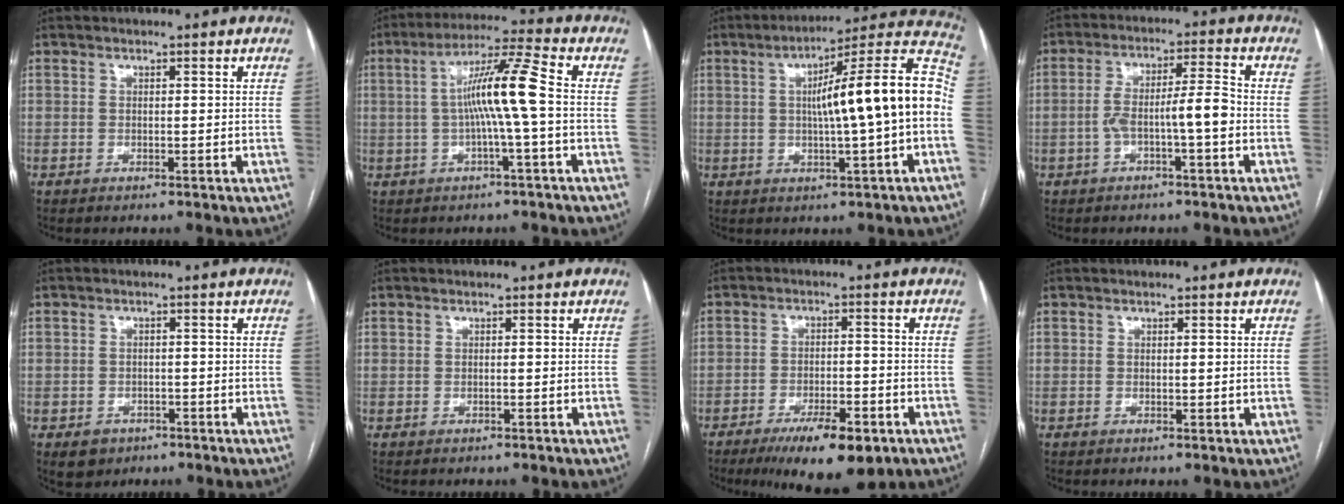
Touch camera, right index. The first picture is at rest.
{"total": 9.9, "force": [-0.3, -0.8, 9.8], "torque": [-0.178, 0.017, -0.007]}
{"total": 17.6, "force": [0.0, 0.6, 17.6], "torque": [-0.255, 0.034, -0.005]}
{"total": 7.2, "force": [-1.9, 0.6, 6.9], "torque": [-0.128, 0.024, -0.032]}
{"total": 3.4, "force": [-1.8, 2.9, 0.8], "torque": [-0.004, 0.006, -0.017]}
{"total": 0.0}
{"total": 10.6, "force": [-6.5, 3.0, 7.8], "torque": [-0.119, -0.010, -0.097]}
{"total": 0.6, "force": [0.2, 0.3, 0.5], "torque": [-0.009, -0.003, 0.005]}